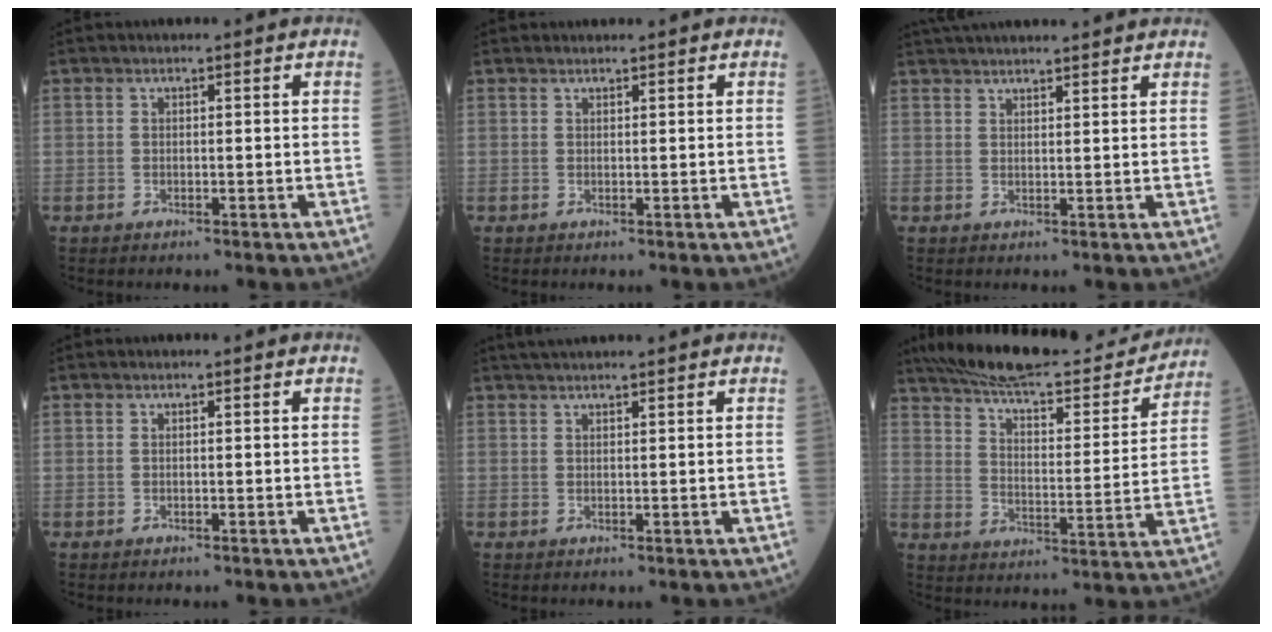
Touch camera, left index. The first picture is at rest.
{"total": 0.9, "force": [0.8, 0.3, -0.1], "torque": [-0.004, 0.009, 0.015]}
{"total": 11.4, "force": [10.4, 1.0, 4.5], "torque": [-0.070, 0.032, 0.148]}
{"total": 0.0}
{"total": 4.9, "force": [4.4, -0.3, 2.1], "torque": [-0.028, 0.032, 0.069]}
{"total": 22.4, "force": [20.1, 4.2, 9.0], "torque": [-0.141, -0.007, 0.282]}